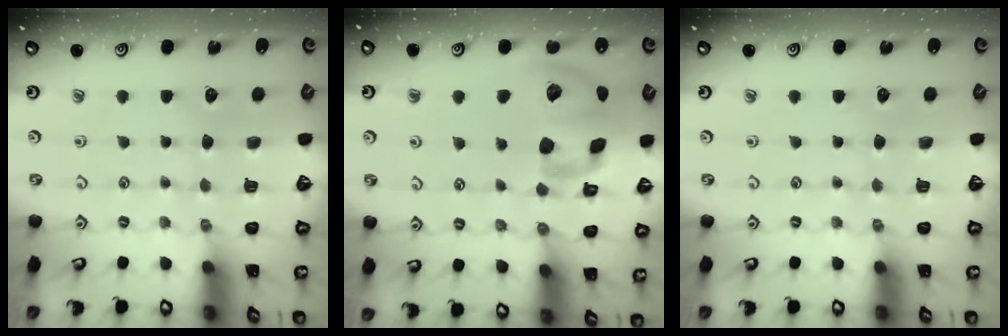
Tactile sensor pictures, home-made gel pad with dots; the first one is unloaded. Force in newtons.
{"total": 18.8, "press": 18.5, "slide": 2.9}
{"total": 0.0}